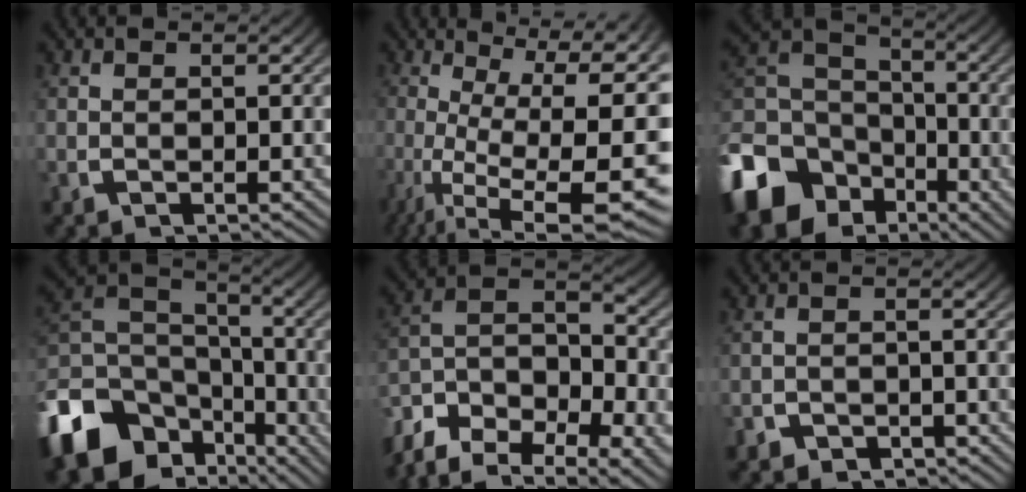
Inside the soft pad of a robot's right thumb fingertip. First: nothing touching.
{"total": 15.4, "force": [-1.7, 9.2, 12.2], "torque": [-0.197, -0.051, -0.006]}
{"total": 14.1, "force": [-5.8, 11.0, 6.8], "torque": [-0.145, -0.058, -0.080]}
{"total": 13.6, "force": [-5.7, 9.8, 7.6], "torque": [-0.155, -0.044, -0.079]}
{"total": 13.8, "force": [-6.3, 9.4, 7.9], "torque": [-0.157, -0.039, -0.105]}
{"total": 2.8, "force": [-2.6, 0.8, -0.5], "torque": [0.011, -0.008, -0.041]}